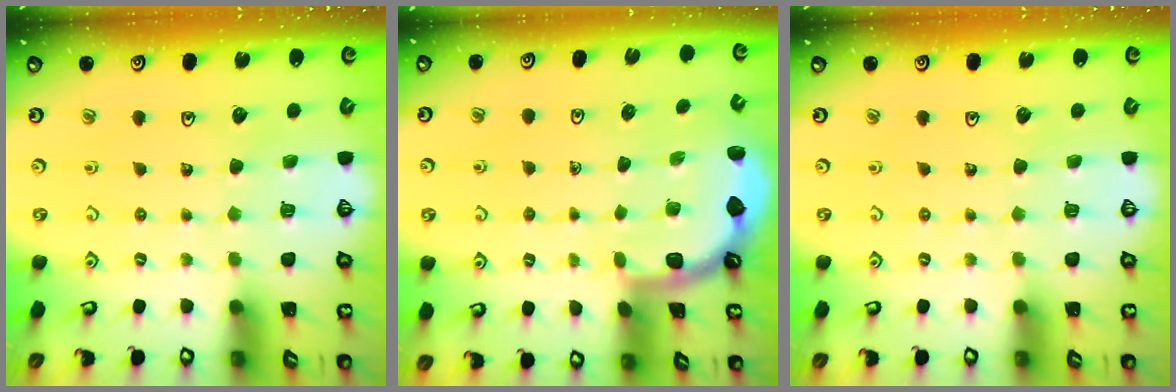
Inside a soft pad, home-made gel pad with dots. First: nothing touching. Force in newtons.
{"total": 1.8, "press": 1.8, "slide": 0.1}
{"total": 0.0}